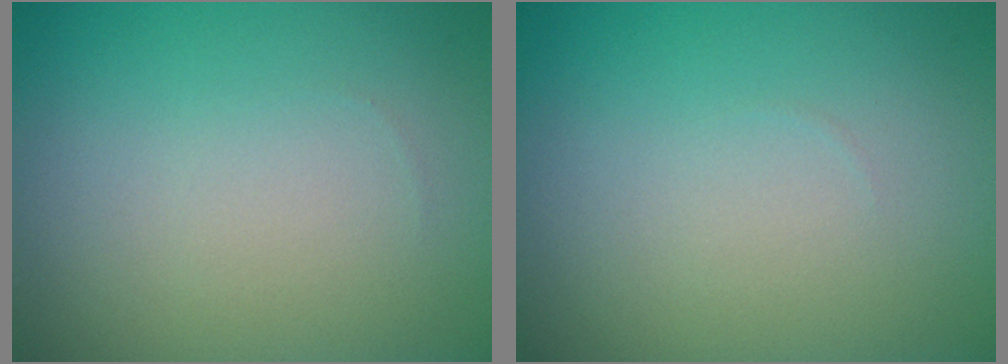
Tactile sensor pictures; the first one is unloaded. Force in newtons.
{"total": 0.0}